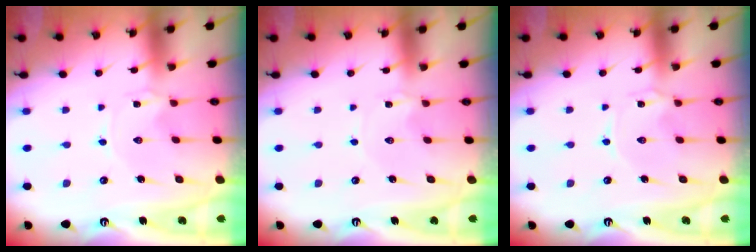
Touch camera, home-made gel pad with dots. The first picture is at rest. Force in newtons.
{"total": 1.1, "press": 1.1, "slide": 0.2}
{"total": 0.7, "press": 0.6, "slide": 0.3}